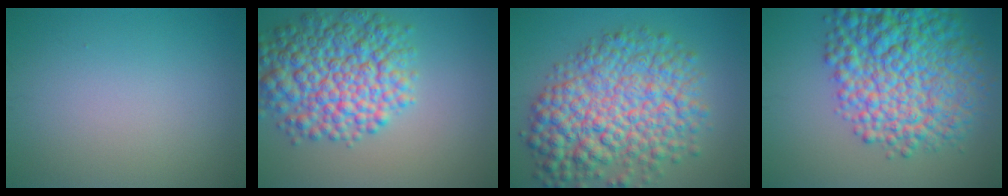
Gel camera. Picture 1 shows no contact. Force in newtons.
{"total": 9.2, "press": 9.2, "slide": 0.1}
{"total": 10.8, "press": 10.8, "slide": 0.2}
{"total": 12.3, "press": 12.2, "slide": 0.4}